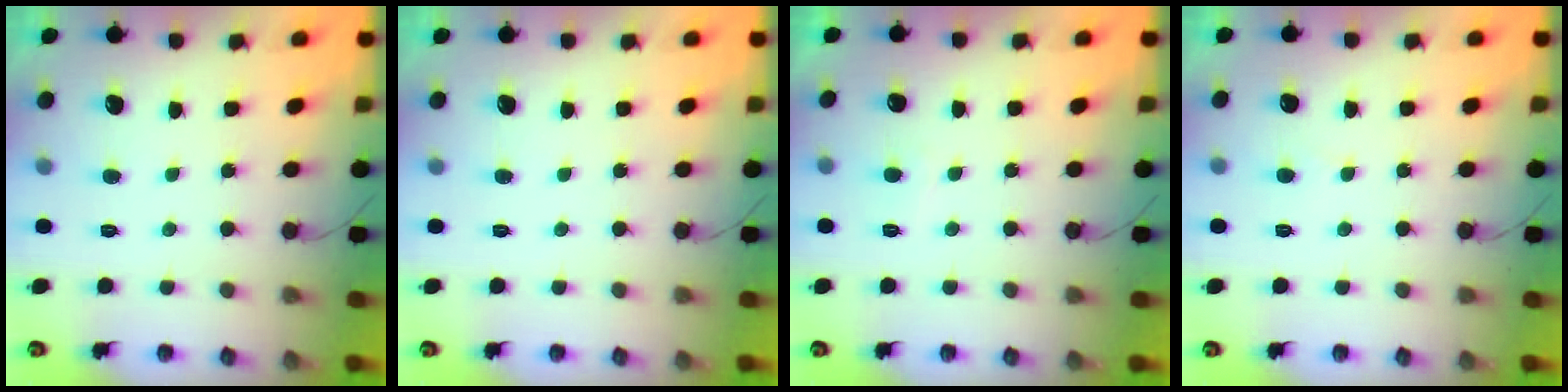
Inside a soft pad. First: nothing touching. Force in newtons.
{"total": 0.0}
{"total": 0.8, "press": 0.7, "slide": 0.5}
{"total": 2.0, "press": 2.0, "slide": 0.2}